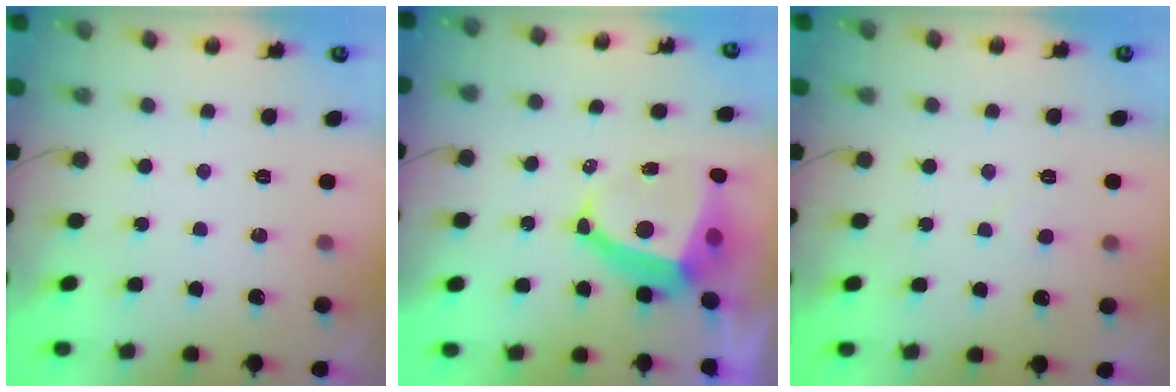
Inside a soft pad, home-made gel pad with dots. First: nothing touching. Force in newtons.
{"total": 9.6, "press": 9.5, "slide": 1.1}
{"total": 2.6, "press": 2.6, "slide": 0.2}